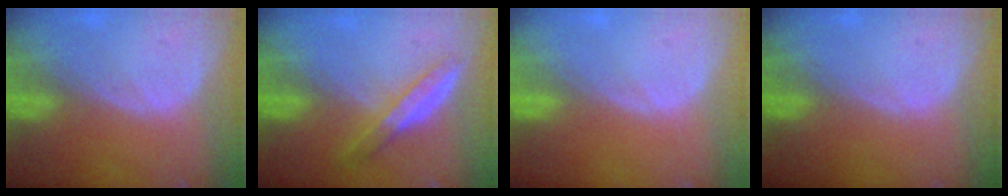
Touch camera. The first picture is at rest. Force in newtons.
{"total": 5.3, "press": 4.7, "slide": 2.4}
{"total": 0.0}
{"total": 0.0}